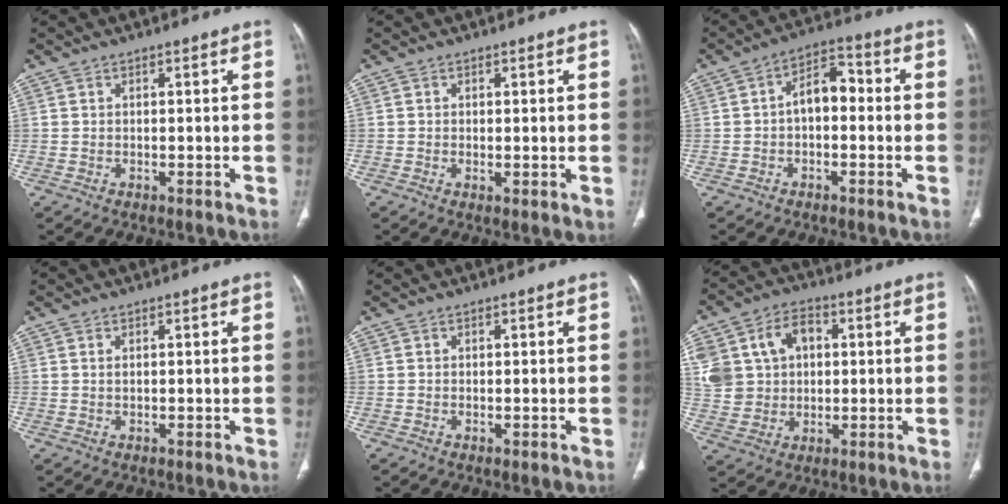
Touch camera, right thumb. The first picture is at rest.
{"total": 1.5, "force": [0.0, 0.5, 1.4], "torque": [-0.027, -0.008, 0.000]}
{"total": 7.0, "force": [-0.5, 4.3, 5.5], "torque": [-0.072, 0.031, -0.020]}
{"total": 0.6, "force": [0.3, 0.3, 0.5], "torque": [-0.012, 0.003, 0.007]}
{"total": 0.7, "force": [-0.3, 0.3, 0.6], "torque": [-0.008, -0.001, -0.004]}
{"total": 14.8, "force": [3.5, 11.9, 8.2], "torque": [-0.148, 0.019, 0.070]}